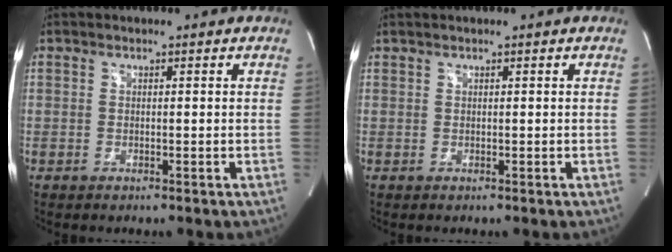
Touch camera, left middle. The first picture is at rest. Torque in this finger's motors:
{"motor_torque": [0.21, -0.13, 0.07, -0.01]}